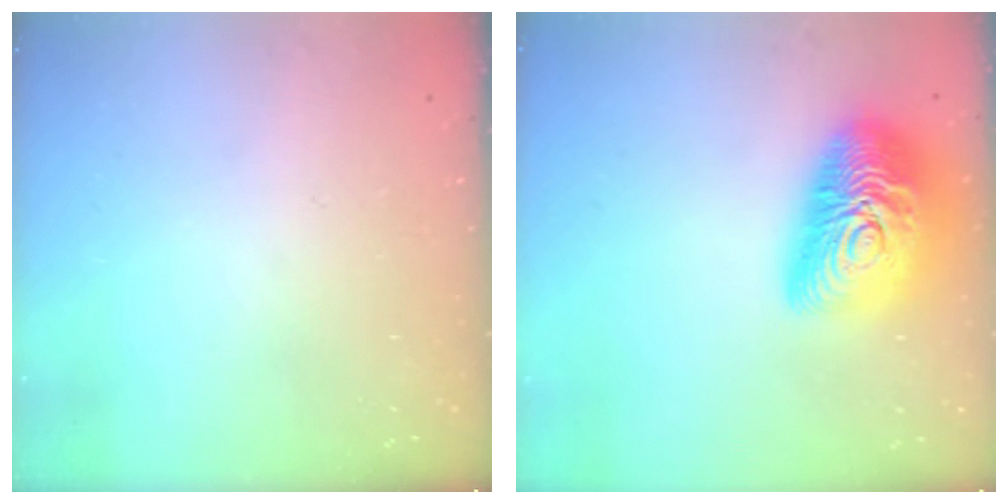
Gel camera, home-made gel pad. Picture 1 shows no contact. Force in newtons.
{"total": 23.1, "press": 23.0, "slide": 1.3}